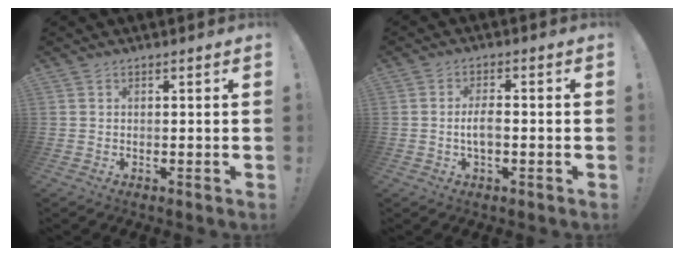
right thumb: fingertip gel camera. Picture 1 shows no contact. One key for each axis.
{"total": 4.5, "fx": -1.0, "fy": 1.6, "fz": 4.1, "tx": -0.086, "ty": 0.003, "tz": -0.021}